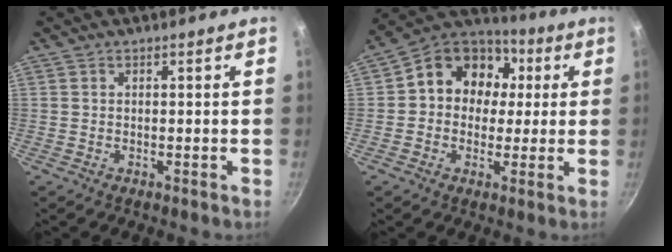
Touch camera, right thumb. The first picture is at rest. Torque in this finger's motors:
{"motor_torque": [-0.16, 0.52, -0.03, 0.01, 0.08]}